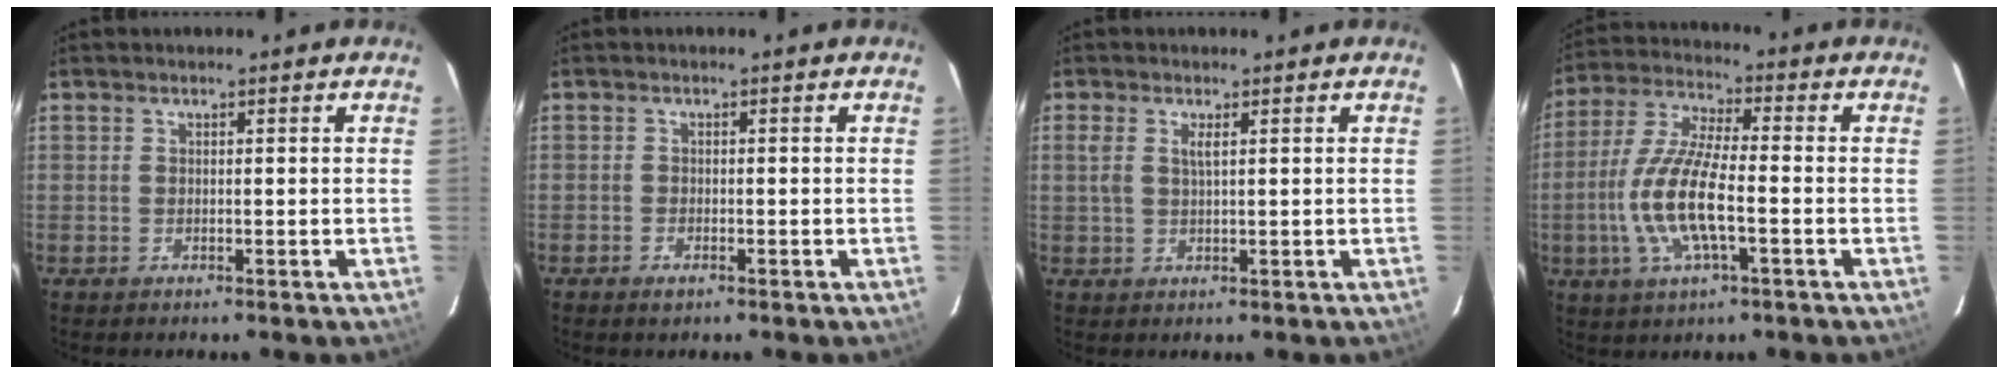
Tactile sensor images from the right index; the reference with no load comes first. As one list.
[{"total": 1.5, "force": [-1.1, 0.8, 0.7], "torque": [-0.017, -0.001, -0.021]}, {"total": 2.4, "force": [0.8, 0.7, 2.1], "torque": [-0.042, 0.001, 0.015]}, {"total": 13.1, "force": [-3.1, 3.4, 12.3], "torque": [-0.260, -0.004, -0.063]}]